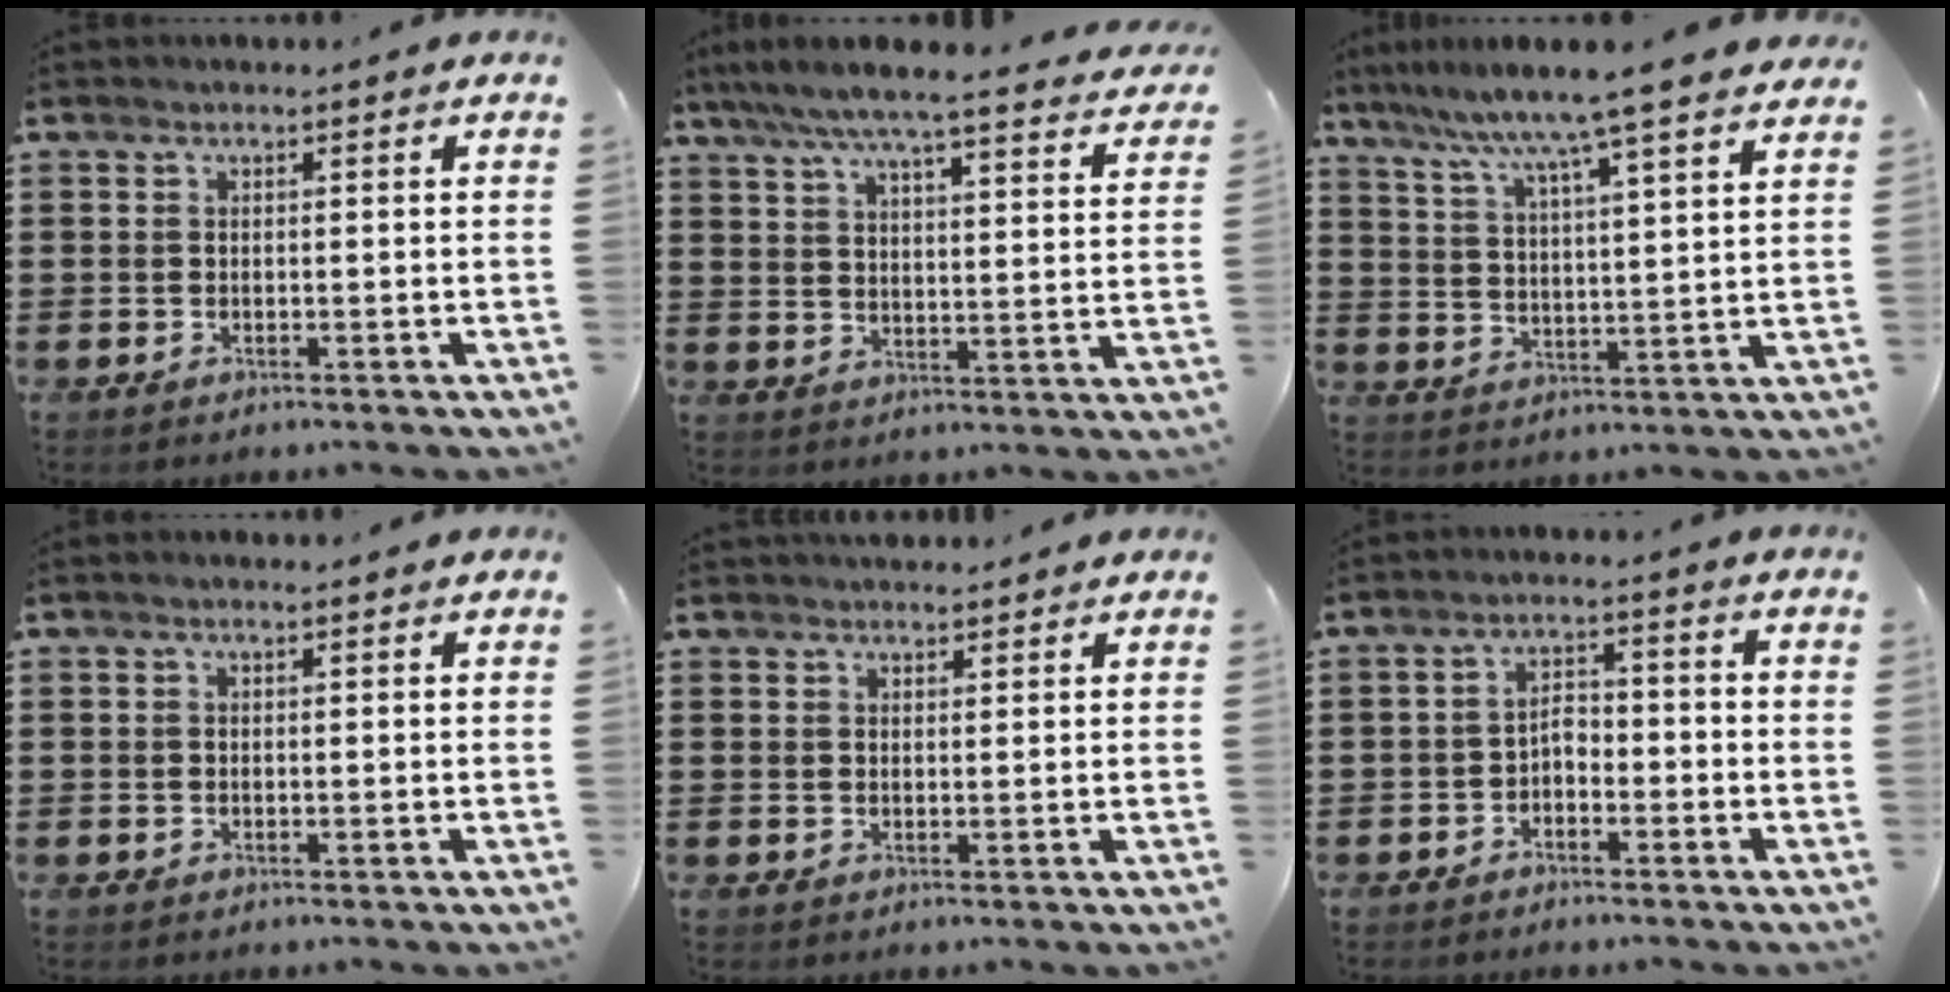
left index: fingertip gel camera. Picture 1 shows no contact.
{"total": 6.1, "force": [5.4, -0.2, 2.8], "torque": [-0.078, -0.035, 0.089]}
{"total": 6.9, "force": [5.9, -1.4, 3.1], "torque": [-0.086, -0.042, 0.092]}
{"total": 0.6, "force": [0.3, 0.0, 0.5], "torque": [-0.009, 0.002, 0.006]}
{"total": 1.8, "force": [1.7, 0.5, 0.1], "torque": [-0.006, 0.002, 0.034]}
{"total": 2.8, "force": [-2.1, 1.2, 1.3], "torque": [-0.030, 0.010, -0.047]}